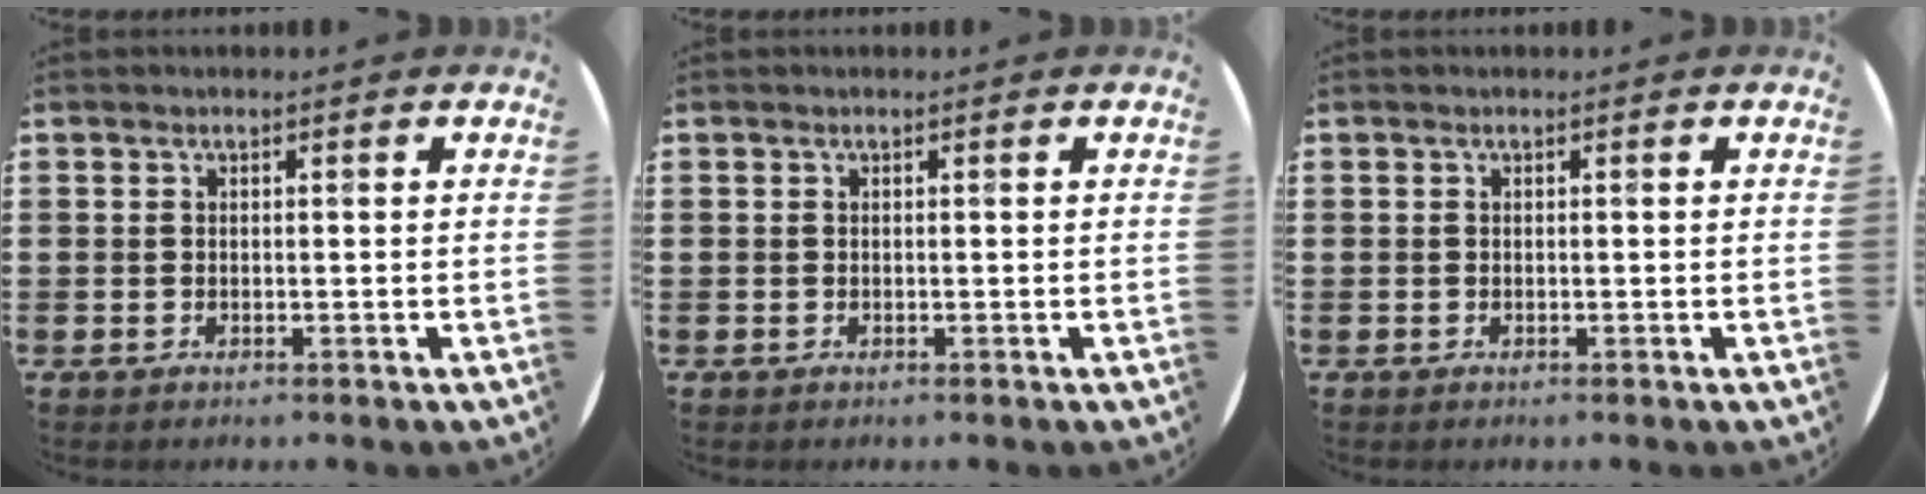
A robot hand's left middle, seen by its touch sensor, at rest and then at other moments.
{"total": 0.0}
{"total": 0.0}